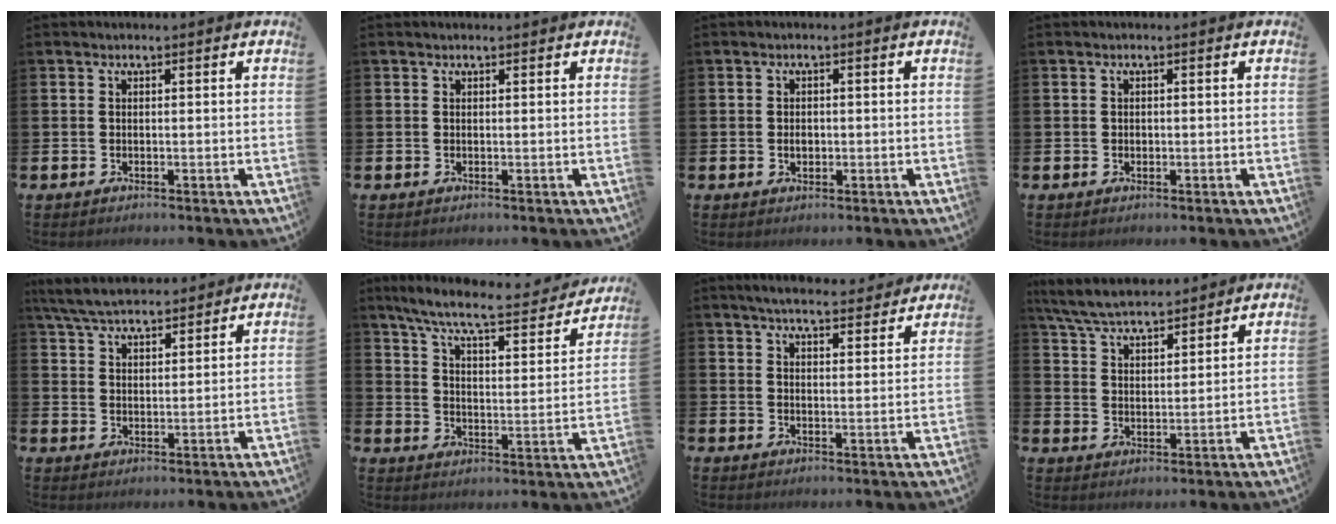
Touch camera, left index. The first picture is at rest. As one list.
[{"total": 0.0}, {"total": 1.4, "force": [-0.1, 0.9, 1.0], "torque": [-0.011, 0.003, -0.006]}, {"total": 0.6, "force": [0.1, 0.6, 0.2], "torque": [-0.003, 0.005, -0.001]}, {"total": 6.0, "force": [5.7, 1.1, 1.4], "torque": [-0.050, -0.021, 0.105]}, {"total": 8.4, "force": [7.4, 1.1, 3.8], "torque": [-0.100, -0.048, 0.122]}, {"total": 5.3, "force": [5.1, 0.6, 1.1], "torque": [-0.025, -0.027, 0.089]}, {"total": 6.4, "force": [6.1, 1.1, 1.4], "torque": [-0.054, -0.029, 0.112]}]